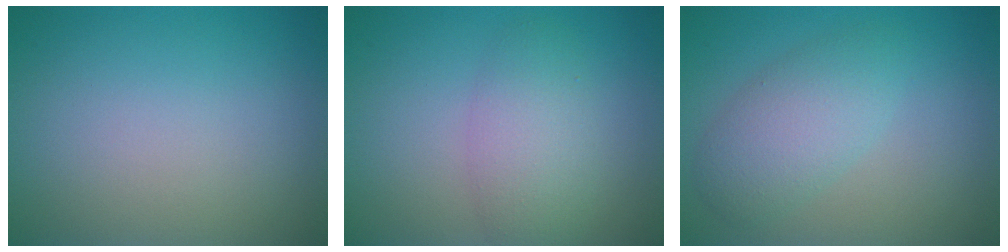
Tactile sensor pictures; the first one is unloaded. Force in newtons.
{"total": 3.6, "press": 3.6, "slide": 0.2}
{"total": 3.9, "press": 3.9, "slide": 0.1}